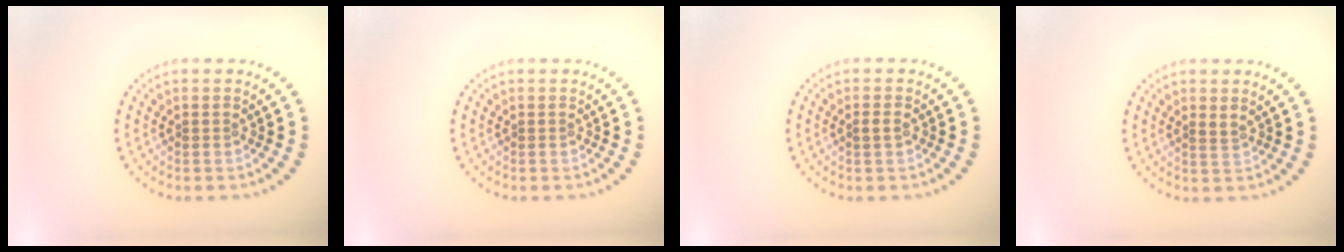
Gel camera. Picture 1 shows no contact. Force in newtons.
{"total": 0.0}
{"total": 1.0, "press": 1.0, "slide": 0.2}
{"total": 0.9, "press": 0.8, "slide": 0.4}